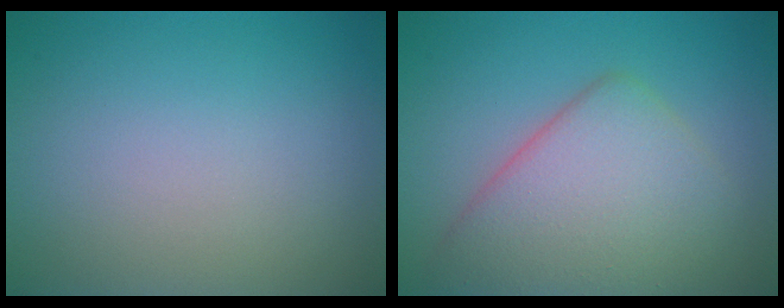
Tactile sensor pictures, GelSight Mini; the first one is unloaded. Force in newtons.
{"total": 6.6, "press": 6.6, "slide": 0.5}